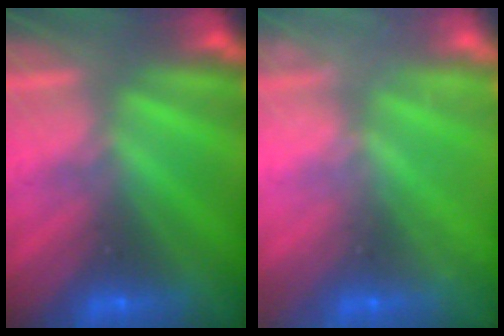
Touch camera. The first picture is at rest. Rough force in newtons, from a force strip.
{"total": 2.3}